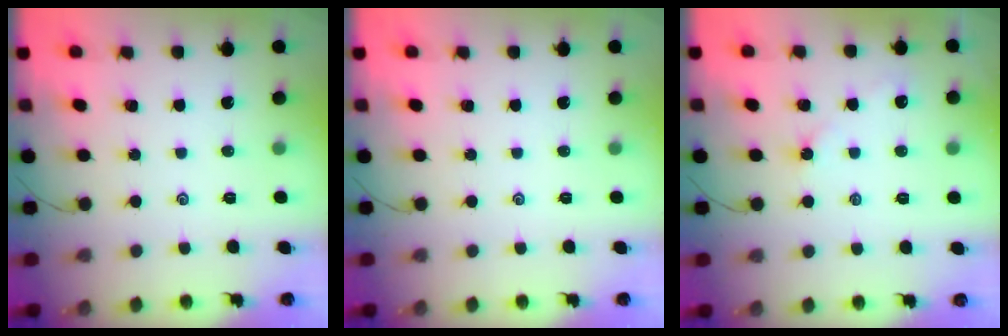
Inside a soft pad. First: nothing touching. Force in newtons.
{"total": 0.0}
{"total": 2.2, "press": 2.1, "slide": 0.4}